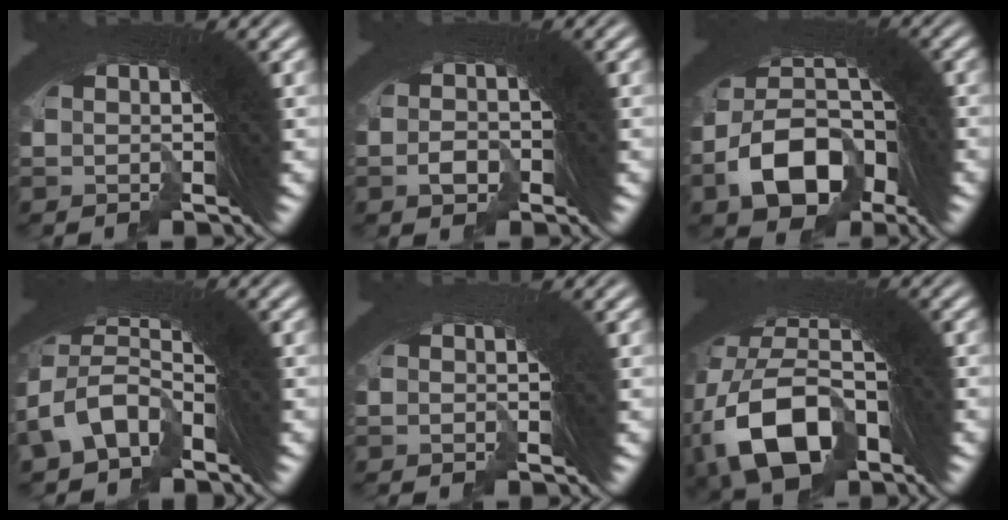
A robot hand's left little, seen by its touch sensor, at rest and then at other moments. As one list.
[{"total": 2.5, "force": [-2.0, 1.4, -0.2], "torque": [0.011, -0.009, -0.034]}, {"total": 9.6, "force": [-2.9, 6.7, 6.2], "torque": [-0.099, -0.017, -0.053]}, {"total": 5.6, "force": [-2.8, 4.7, 0.9], "torque": [-0.046, -0.027, -0.050]}, {"total": 2.5, "force": [-1.5, -1.2, -1.6], "torque": [0.029, -0.004, -0.023]}, {"total": 10.0, "force": [-3.7, 7.3, 5.7], "torque": [-0.117, -0.039, -0.053]}]